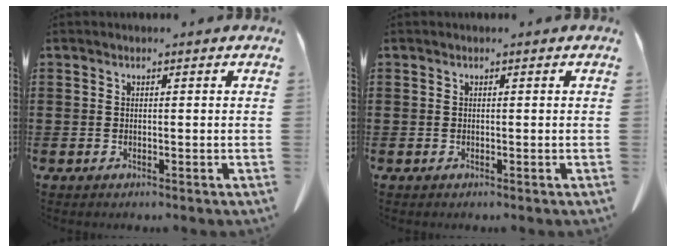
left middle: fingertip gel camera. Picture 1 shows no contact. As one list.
[{"total": 0.0}]